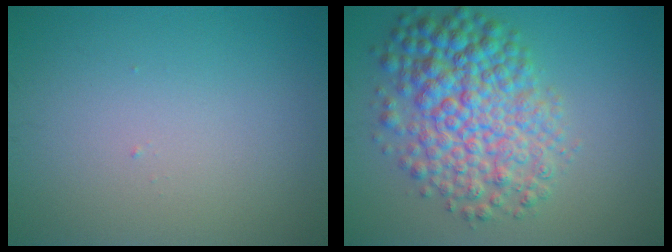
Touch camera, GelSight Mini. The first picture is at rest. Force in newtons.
{"total": 8.1, "press": 8.1, "slide": 0.1}